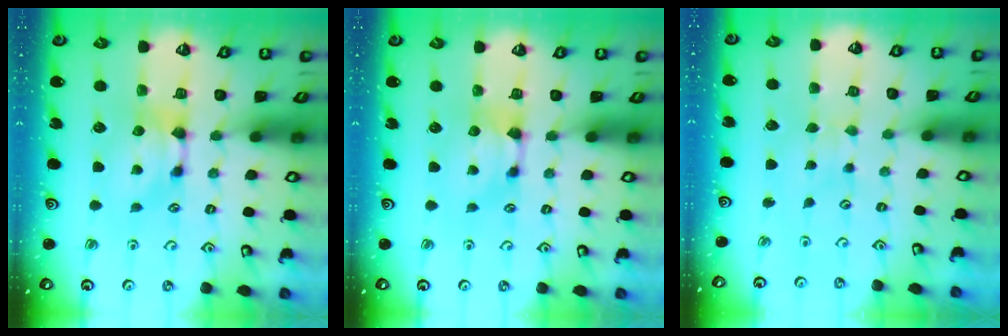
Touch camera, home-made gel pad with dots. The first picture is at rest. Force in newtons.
{"total": 0.0}
{"total": 2.6, "press": 2.6, "slide": 0.2}